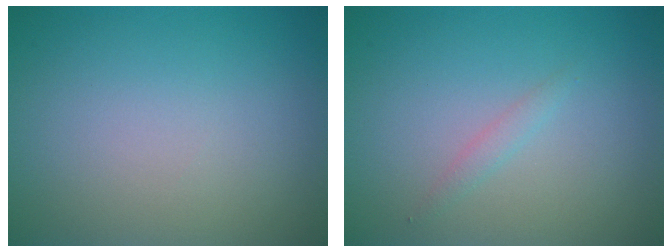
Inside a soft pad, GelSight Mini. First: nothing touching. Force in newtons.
{"total": 0.9, "press": 0.9, "slide": 0.1}